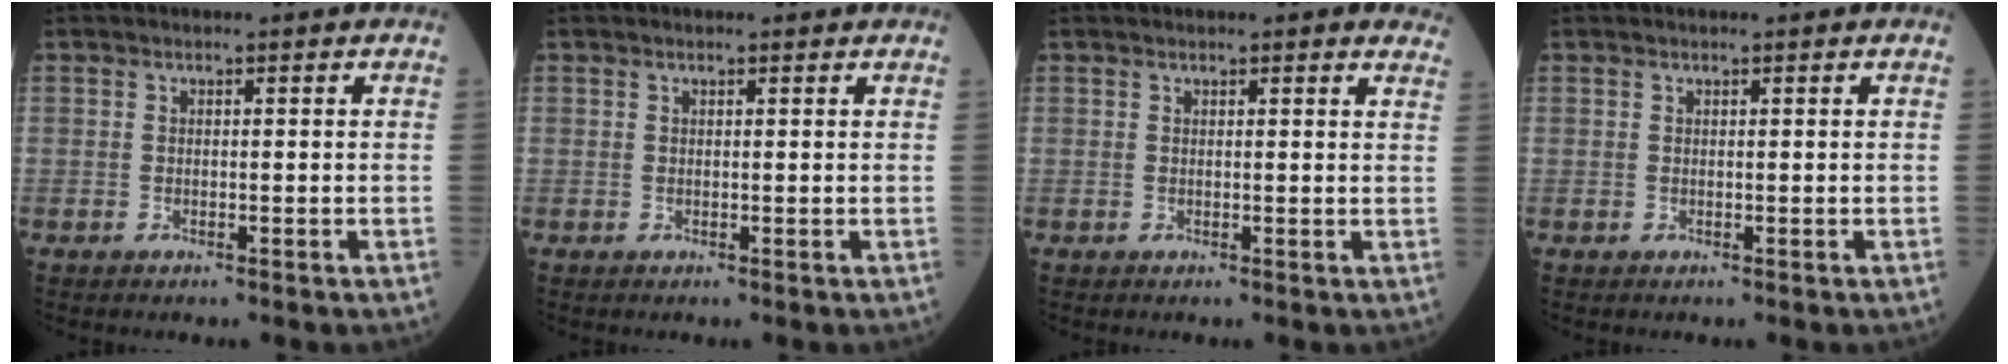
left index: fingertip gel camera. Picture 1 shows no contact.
{"total": 0.7, "force": [0.5, 0.3, 0.3], "torque": [-0.015, 0.011, 0.006]}
{"total": 4.7, "force": [4.2, 0.7, 2.0], "torque": [-0.010, 0.007, 0.026]}
{"total": 0.0}